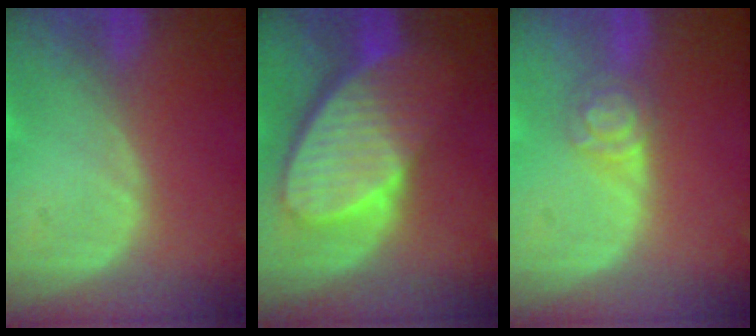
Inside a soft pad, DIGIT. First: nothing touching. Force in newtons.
{"total": 10.1, "press": 8.9, "slide": 4.8}
{"total": 4.3, "press": 3.9, "slide": 1.9}